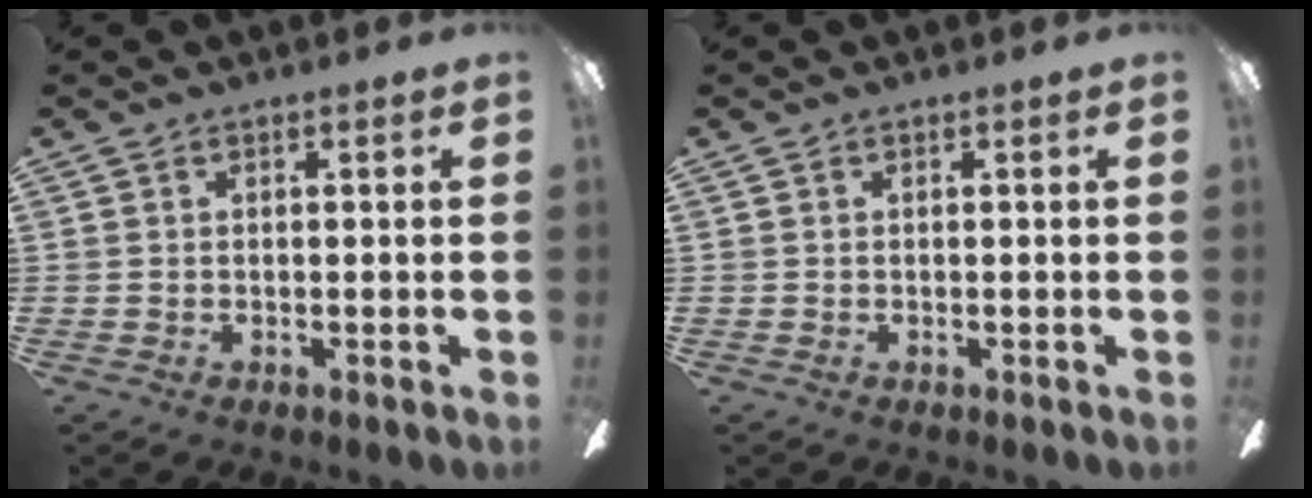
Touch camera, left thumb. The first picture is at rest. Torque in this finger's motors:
{"motor_torque": [0.00, 0.00, 0.00, 0.00, 0.00]}